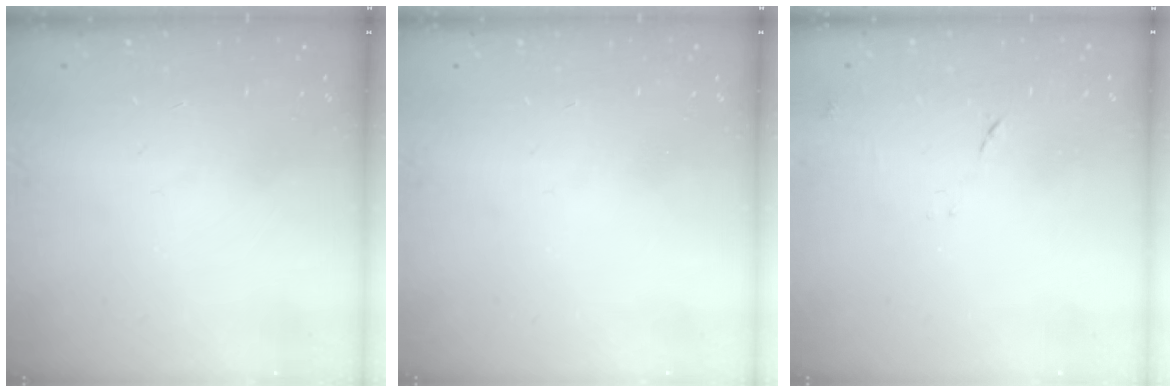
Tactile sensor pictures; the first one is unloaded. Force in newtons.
{"total": 0.0}
{"total": 8.5, "press": 8.5, "slide": 0.7}